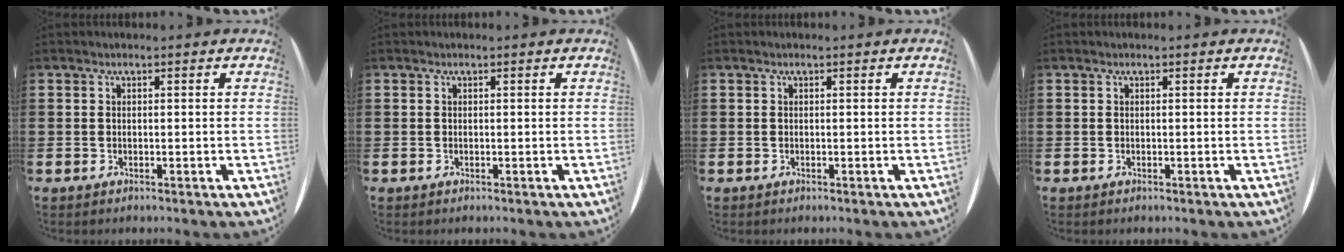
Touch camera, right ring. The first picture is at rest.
{"total": 0.0}
{"total": 0.0}
{"total": 0.0}